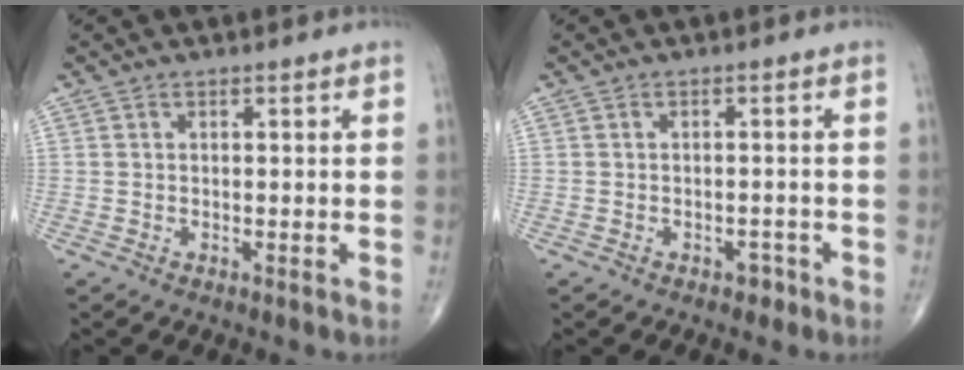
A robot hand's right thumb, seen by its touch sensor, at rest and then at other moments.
{"total": 1.6, "force": [-1.1, 1.0, 0.6], "torque": [0.000, 0.006, -0.015]}